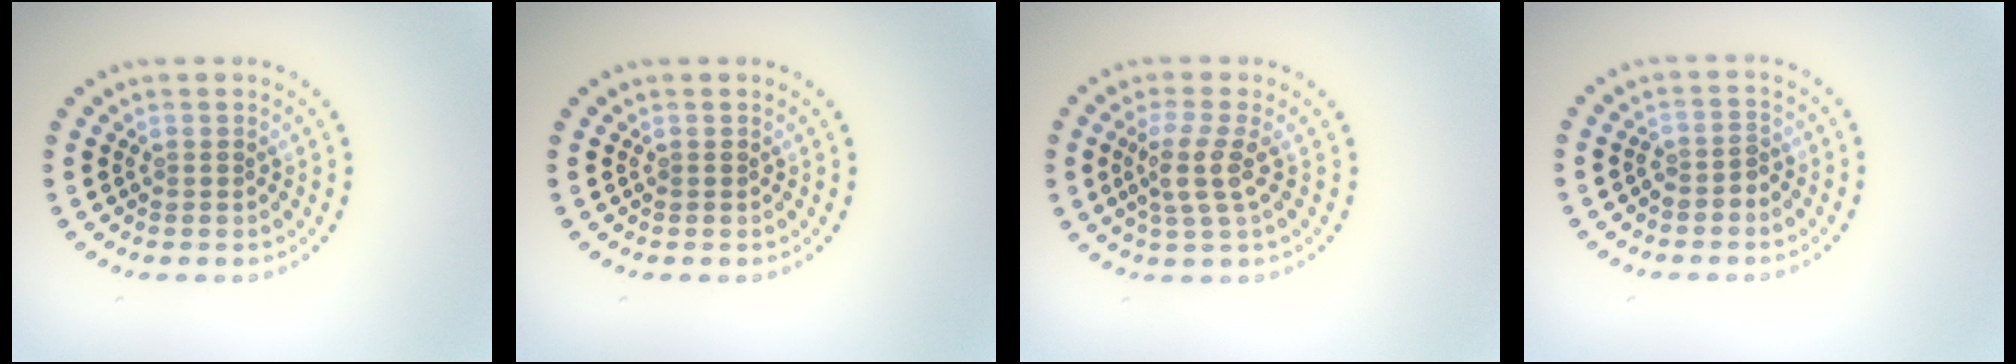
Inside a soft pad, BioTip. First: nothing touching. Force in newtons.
{"total": 0.0}
{"total": 2.9, "press": 2.3, "slide": 1.8}
{"total": 1.2, "press": 1.0, "slide": 0.6}